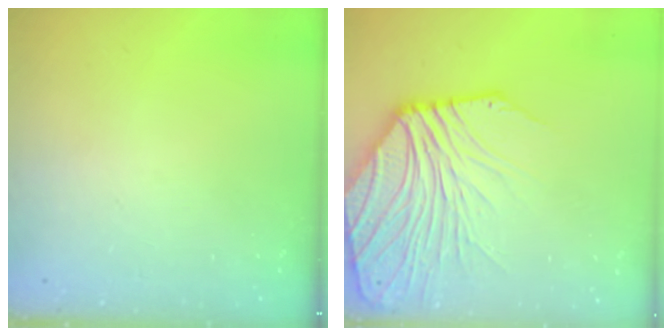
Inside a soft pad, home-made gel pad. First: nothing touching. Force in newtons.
{"total": 10.2, "press": 10.1, "slide": 1.5}